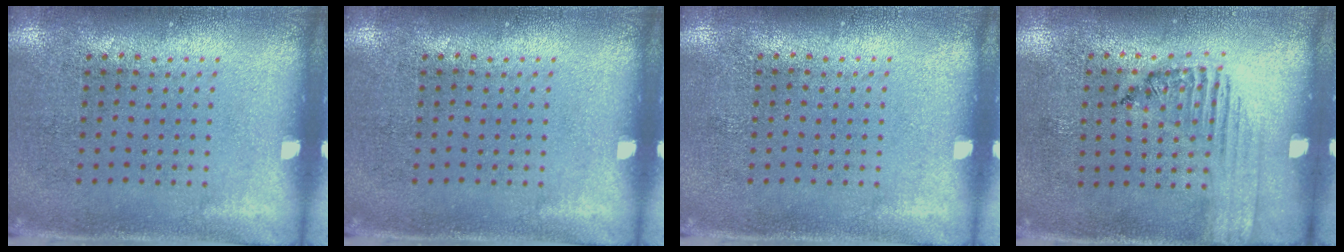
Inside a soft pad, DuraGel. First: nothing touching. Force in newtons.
{"total": 0.0}
{"total": 0.0}
{"total": 1.6, "press": 1.2, "slide": 1.0}